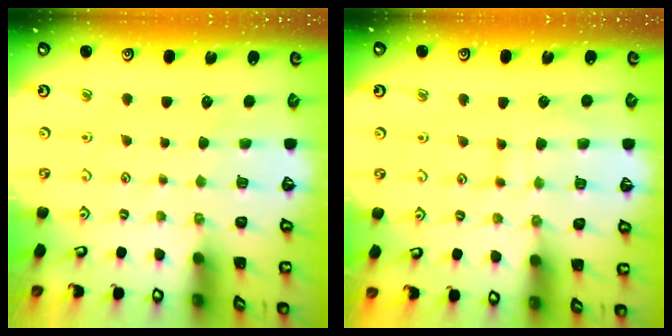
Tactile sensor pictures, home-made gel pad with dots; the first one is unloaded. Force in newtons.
{"total": 8.1, "press": 8.1, "slide": 0.7}